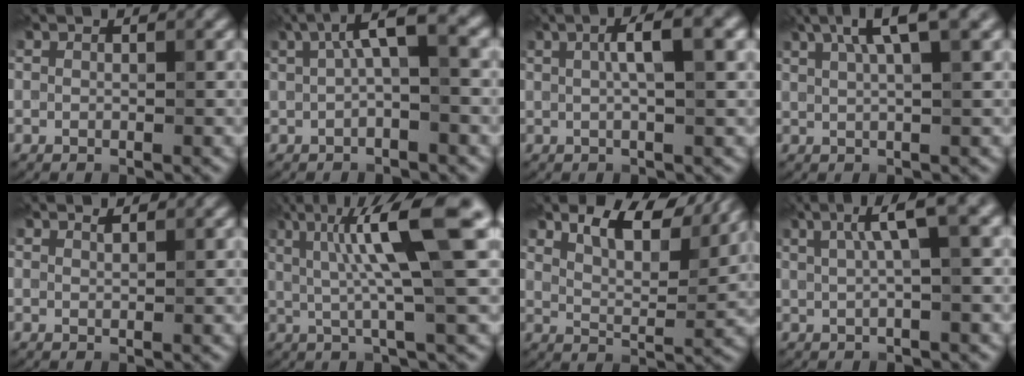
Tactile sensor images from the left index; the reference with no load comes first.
{"total": 4.5, "force": [1.3, 1.1, 4.2], "torque": [-0.067, 0.019, 0.012]}
{"total": 3.8, "force": [1.1, 0.7, 3.5], "torque": [-0.057, 0.012, 0.012]}
{"total": 4.7, "force": [2.6, 0.8, 3.8], "torque": [-0.061, 0.012, 0.042]}
{"total": 0.8, "force": [0.8, 0.0, -0.2], "torque": [0.003, -0.001, 0.012]}
{"total": 9.1, "force": [2.4, 1.3, 8.6], "torque": [-0.134, 0.008, 0.039]}
{"total": 7.6, "force": [5.9, 2.3, 4.1], "torque": [-0.076, 0.011, 0.084]}
{"total": 4.6, "force": [1.8, 0.8, 4.2], "torque": [-0.065, 0.015, 0.027]}